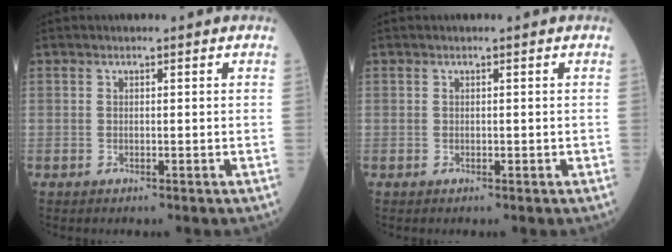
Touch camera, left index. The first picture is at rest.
{"total": 0.0}